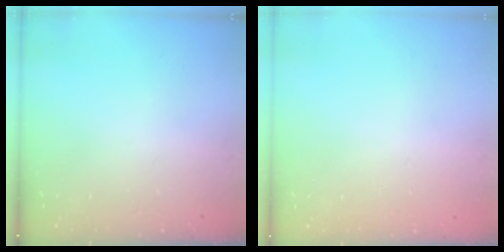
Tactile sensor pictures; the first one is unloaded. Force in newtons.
{"total": 0.0}